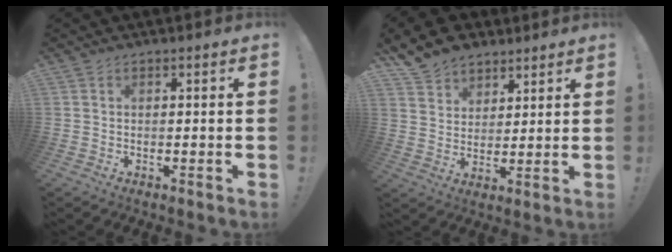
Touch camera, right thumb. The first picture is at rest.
{"total": 9.9, "force": [7.7, 5.8, 1.9], "torque": [-0.044, -0.052, 0.154]}